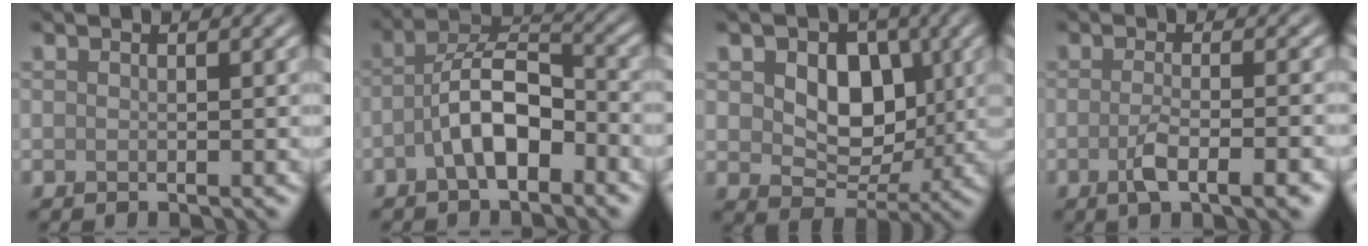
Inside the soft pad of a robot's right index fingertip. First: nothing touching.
{"total": 5.8, "force": [-2.1, 2.6, 4.8], "torque": [-0.085, 0.016, -0.045]}
{"total": 6.3, "force": [1.3, 4.5, 4.3], "torque": [-0.072, -0.008, 0.016]}
{"total": 4.3, "force": [-1.7, 1.1, 3.8], "torque": [-0.067, -0.002, -0.033]}